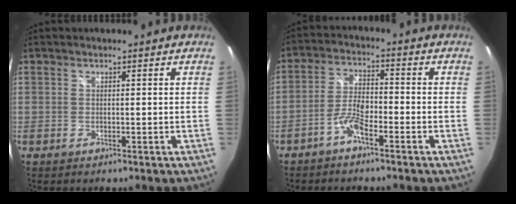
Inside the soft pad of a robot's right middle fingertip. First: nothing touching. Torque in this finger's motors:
{"motor_torque": [0.06, -0.10, 0.24, 0.03]}